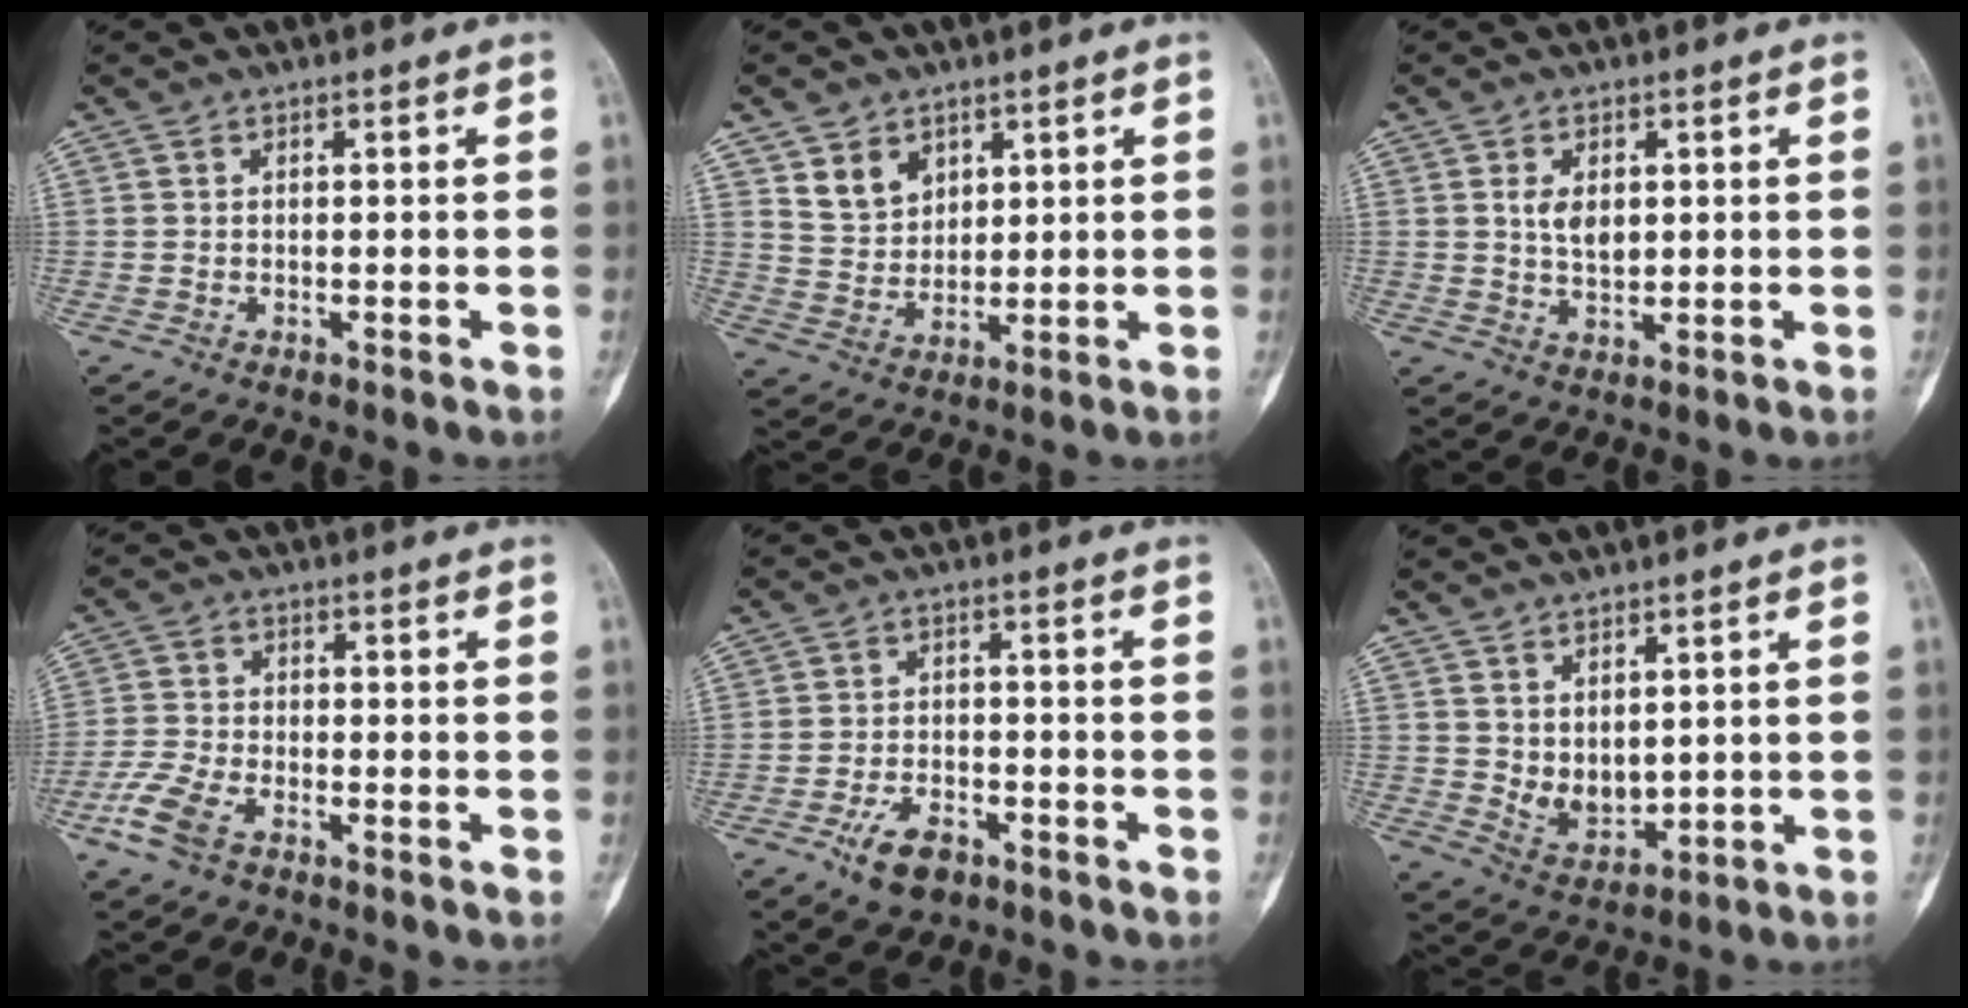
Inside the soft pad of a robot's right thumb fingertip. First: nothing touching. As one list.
[{"total": 7.0, "force": [3.8, 5.2, 2.9], "torque": [-0.026, -0.027, 0.079]}, {"total": 4.6, "force": [1.0, 2.8, 3.5], "torque": [-0.048, -0.009, 0.022]}, {"total": 6.7, "force": [-4.1, 3.1, 4.3], "torque": [-0.105, 0.011, -0.084]}, {"total": 6.8, "force": [-4.1, 3.5, 4.1], "torque": [-0.070, 0.022, -0.068]}, {"total": 5.8, "force": [1.7, 3.6, 4.2], "torque": [-0.051, -0.027, 0.050]}]